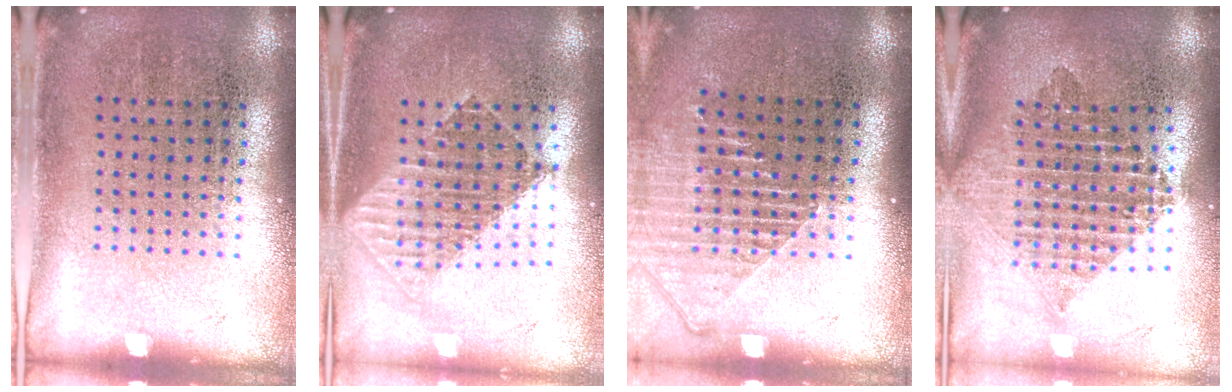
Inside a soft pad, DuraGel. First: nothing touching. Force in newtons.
{"total": 1.7, "press": 1.5, "slide": 0.9}
{"total": 1.4, "press": 1.3, "slide": 0.5}
{"total": 2.1, "press": 1.7, "slide": 1.3}